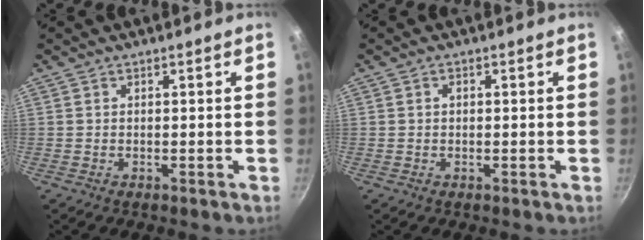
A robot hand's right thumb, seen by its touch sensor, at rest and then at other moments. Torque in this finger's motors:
{"motor_torque": [-0.01, -0.05, -0.29, 0.00, 0.03]}